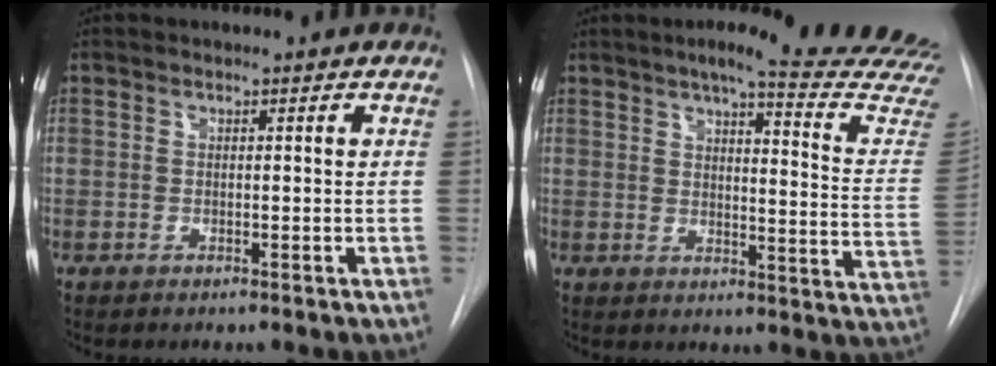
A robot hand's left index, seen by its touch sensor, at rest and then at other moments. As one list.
[{"total": 23.7, "force": [21.6, 0.7, 9.8], "torque": [-0.122, -0.115, 0.237]}]